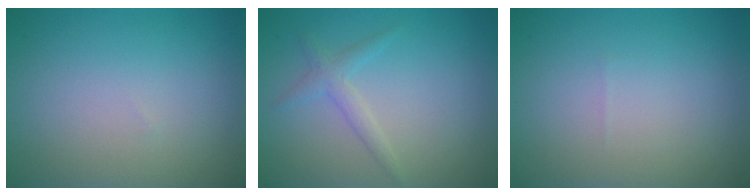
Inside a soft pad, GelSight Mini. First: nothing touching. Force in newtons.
{"total": 1.6, "press": 1.6, "slide": 0.1}
{"total": 0.0}